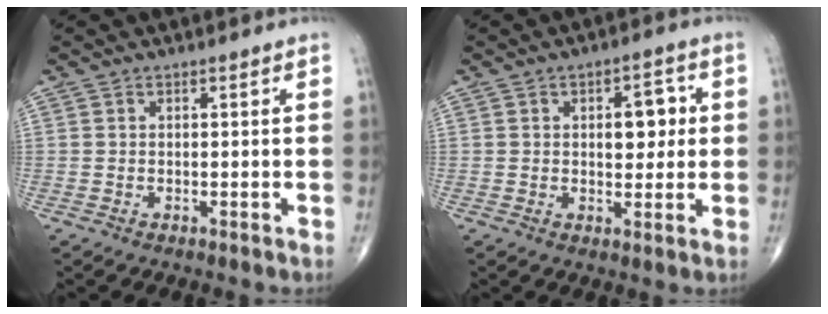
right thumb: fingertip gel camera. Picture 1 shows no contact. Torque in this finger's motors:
{"motor_torque": [0.32, 1.66, 0.72, 0.05, 0.00]}